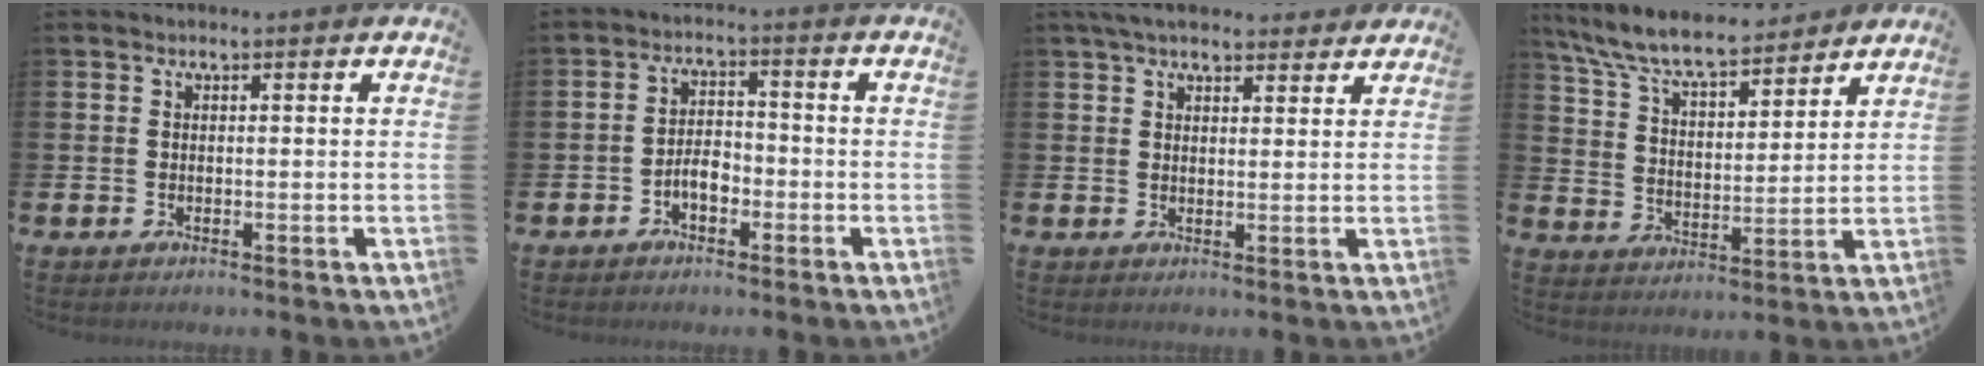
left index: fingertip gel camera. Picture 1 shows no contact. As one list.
[{"total": 3.2, "force": [-1.6, 1.7, 2.1], "torque": [-0.037, 0.007, -0.033]}, {"total": 5.0, "force": [4.5, 1.6, 1.5], "torque": [-0.039, -0.010, 0.084]}, {"total": 8.7, "force": [7.9, 1.6, 3.2], "torque": [-0.097, -0.043, 0.142]}]